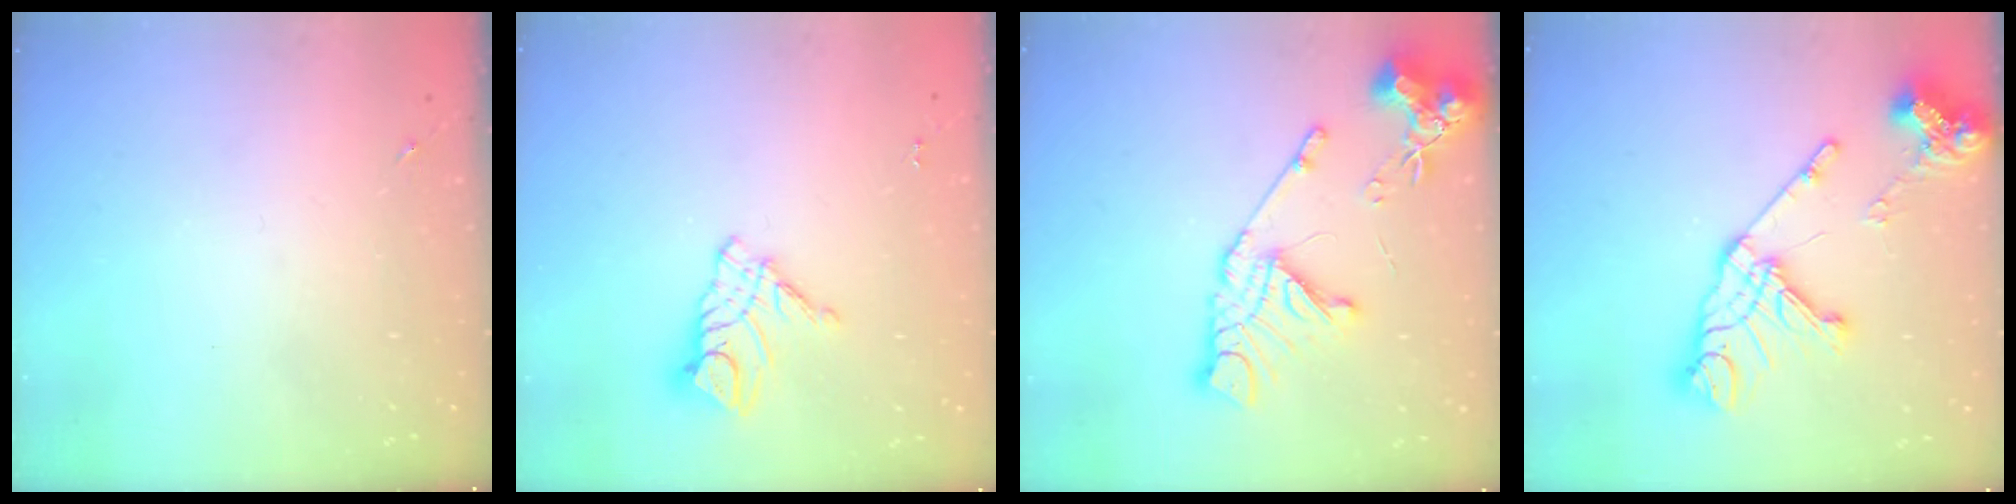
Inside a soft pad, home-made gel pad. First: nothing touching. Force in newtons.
{"total": 10.8, "press": 10.7, "slide": 0.7}
{"total": 16.4, "press": 16.3, "slide": 1.9}
{"total": 19.2, "press": 19.1, "slide": 2.3}